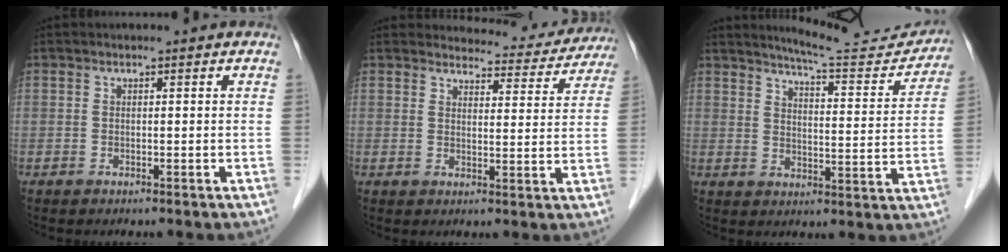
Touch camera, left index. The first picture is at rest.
{"total": 9.8, "force": [9.5, 2.4, 0.4], "torque": [0.015, -0.018, 0.094]}
{"total": 13.2, "force": [12.9, 0.7, 3.1], "torque": [-0.039, -0.038, 0.160]}